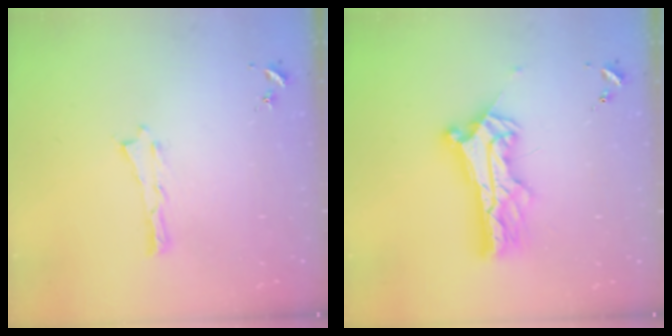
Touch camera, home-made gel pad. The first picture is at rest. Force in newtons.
{"total": 10.5, "press": 10.5, "slide": 0.8}